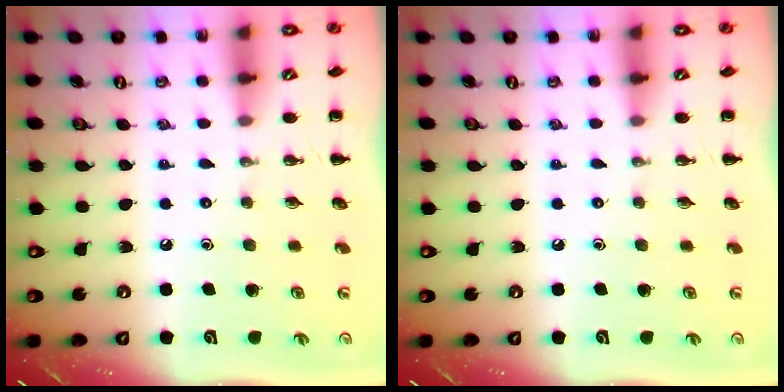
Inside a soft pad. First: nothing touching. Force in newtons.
{"total": 0.0}